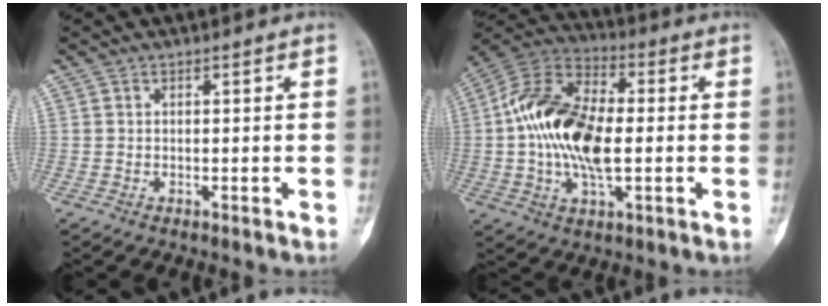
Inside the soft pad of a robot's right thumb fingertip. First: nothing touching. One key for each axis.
{"total": 18.7, "fx": -0.2, "fy": 9.6, "fz": 16.1, "tx": -0.310, "ty": 0.020, "tz": -0.010}